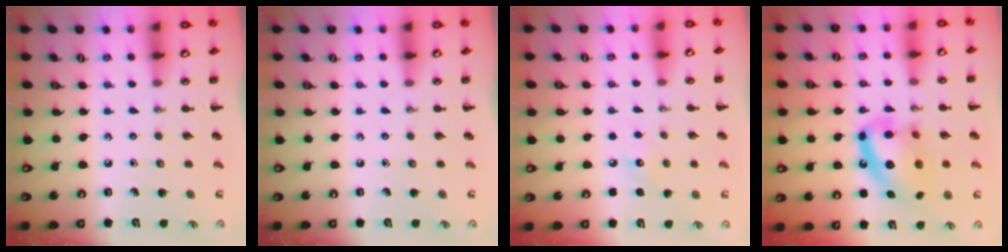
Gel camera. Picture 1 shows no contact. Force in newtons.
{"total": 0.0}
{"total": 6.7, "press": 6.5, "slide": 1.7}
{"total": 15.4, "press": 15.1, "slide": 3.2}